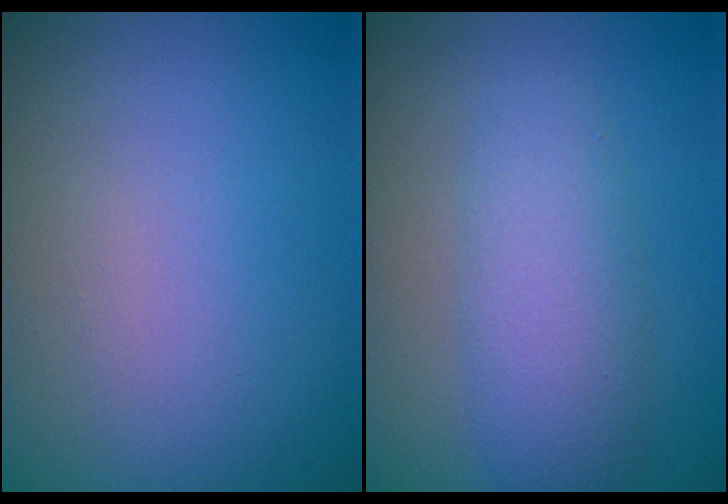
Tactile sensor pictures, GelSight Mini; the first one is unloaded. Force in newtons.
{"total": 4.2, "press": 4.2, "slide": 0.0}